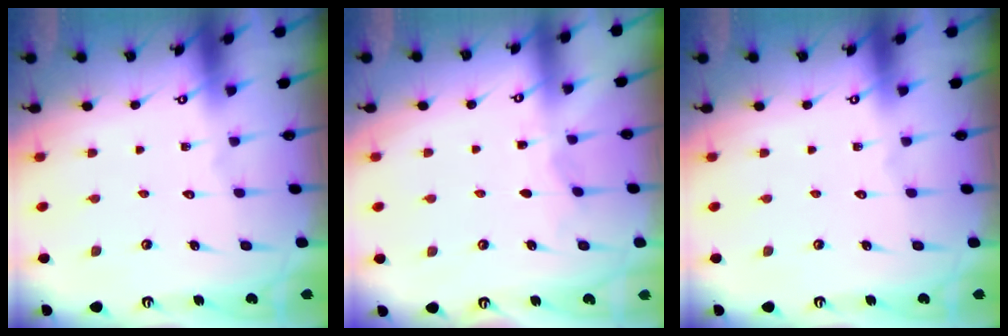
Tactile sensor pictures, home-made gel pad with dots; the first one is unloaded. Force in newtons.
{"total": 3.3, "press": 3.3, "slide": 0.0}
{"total": 0.0}